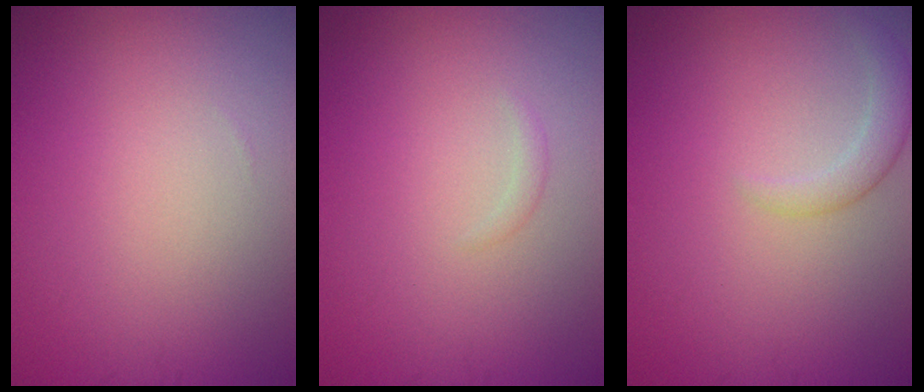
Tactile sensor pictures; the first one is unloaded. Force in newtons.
{"total": 0.5, "press": 0.5, "slide": 0.0}
{"total": 1.8, "press": 1.8, "slide": 0.1}